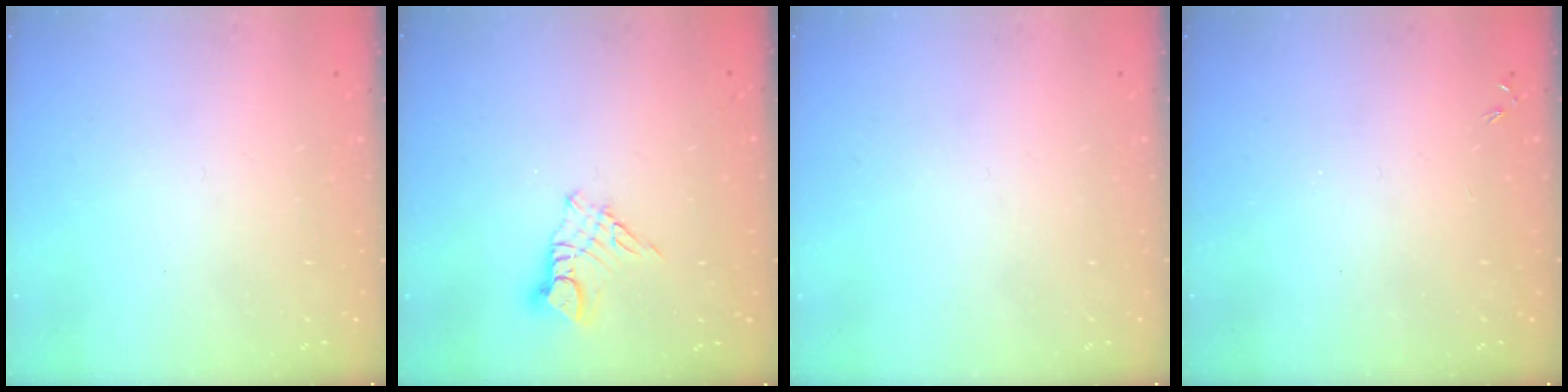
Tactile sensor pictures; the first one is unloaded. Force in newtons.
{"total": 5.9, "press": 5.9, "slide": 0.5}
{"total": 0.0}
{"total": 0.0}